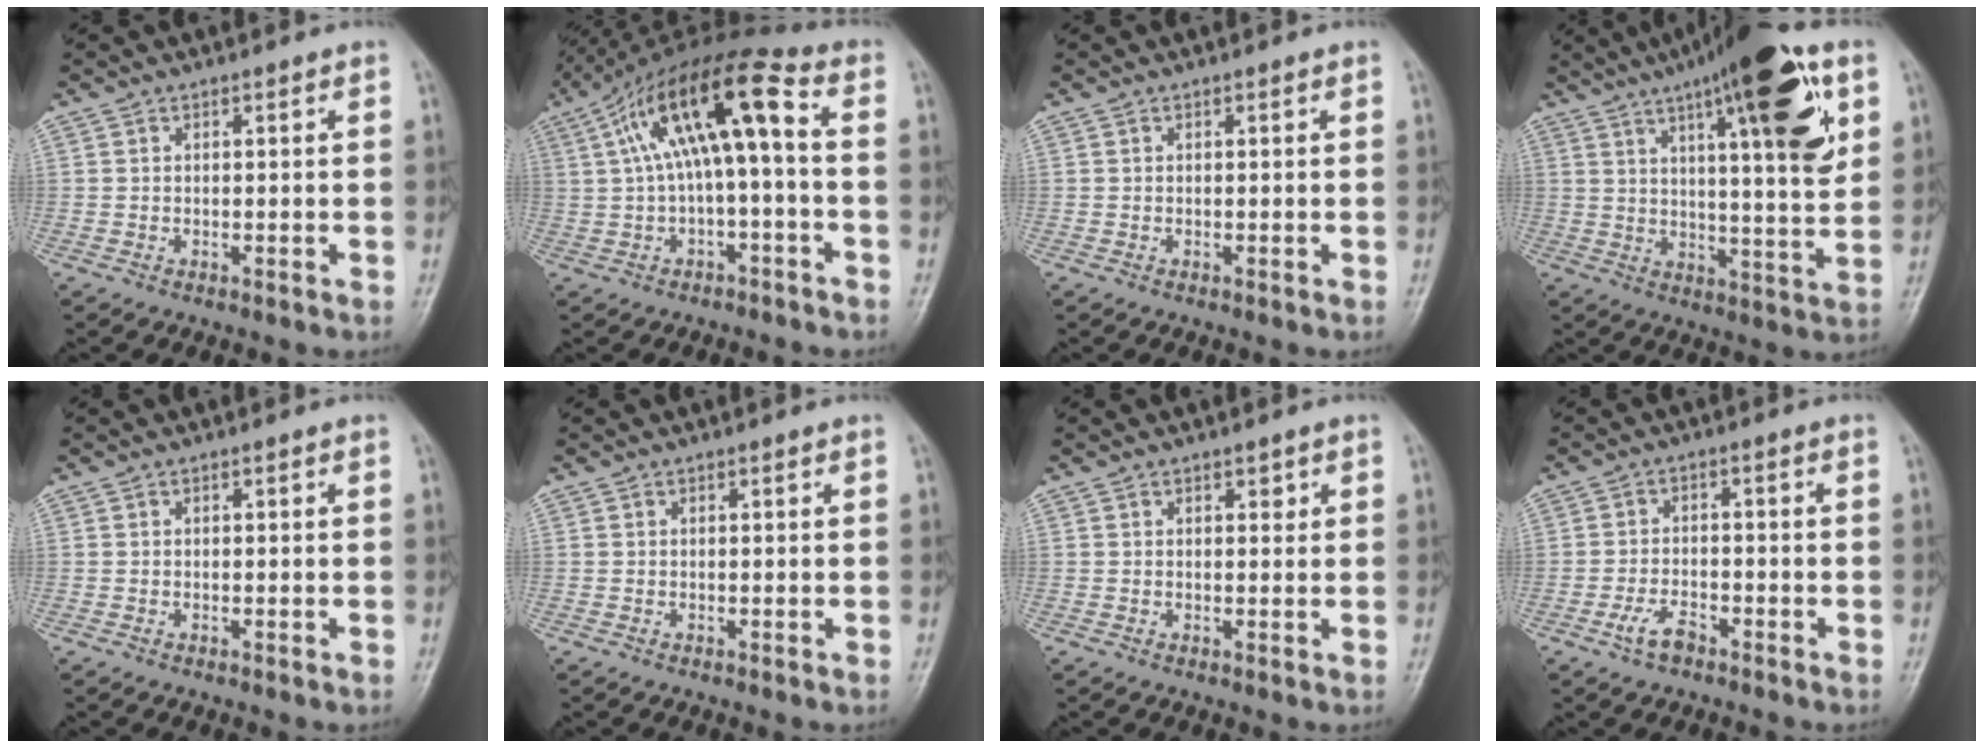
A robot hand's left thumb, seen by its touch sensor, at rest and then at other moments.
{"total": 13.7, "force": [1.2, 4.0, 13.1], "torque": [-0.249, 0.060, 0.021]}
{"total": 0.0}
{"total": 21.0, "force": [9.2, 5.1, 18.2], "torque": [-0.243, -0.020, 0.130]}
{"total": 0.0}
{"total": 0.0}
{"total": 1.3, "force": [0.7, 0.8, 0.8], "torque": [0.000, -0.001, 0.007]}
{"total": 4.2, "force": [-2.7, 1.9, 2.6], "torque": [-0.054, 0.020, -0.051]}